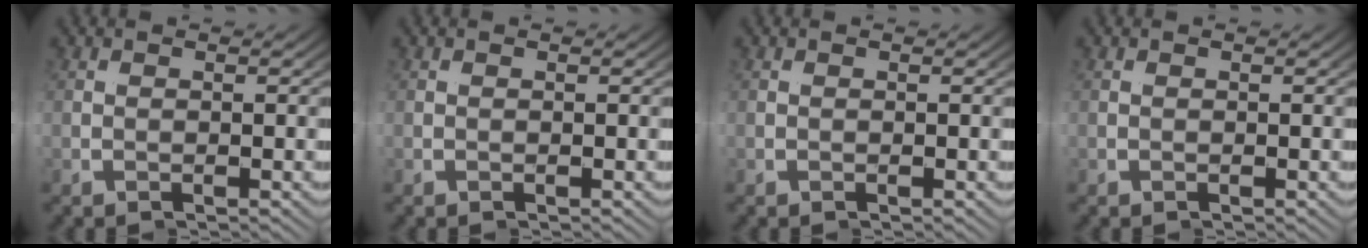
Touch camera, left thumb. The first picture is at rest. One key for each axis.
{"total": 0.0}
{"total": 0.0}
{"total": 0.0}